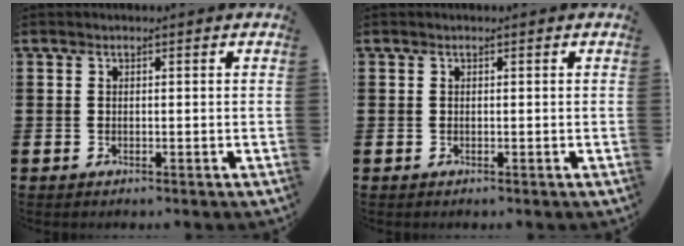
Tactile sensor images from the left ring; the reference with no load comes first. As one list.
[{"total": 0.0}]